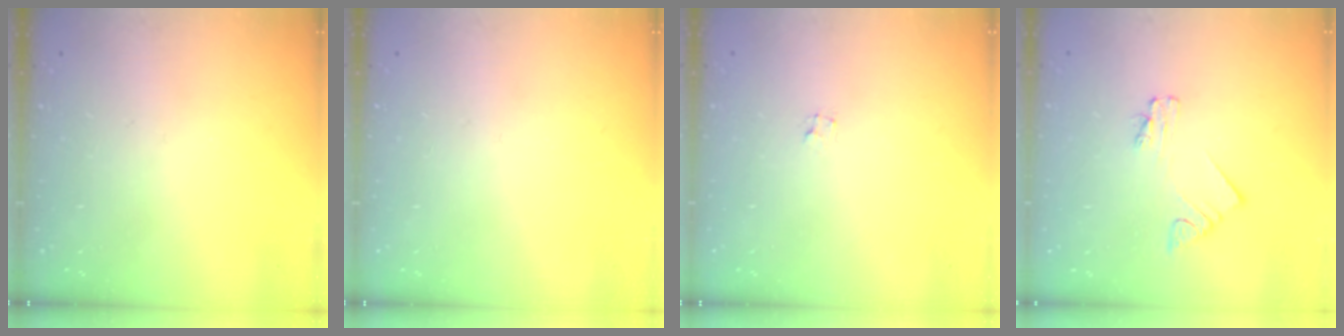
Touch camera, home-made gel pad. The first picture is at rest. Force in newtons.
{"total": 0.0}
{"total": 1.2, "press": 1.2, "slide": 0.1}
{"total": 2.0, "press": 2.0, "slide": 0.3}